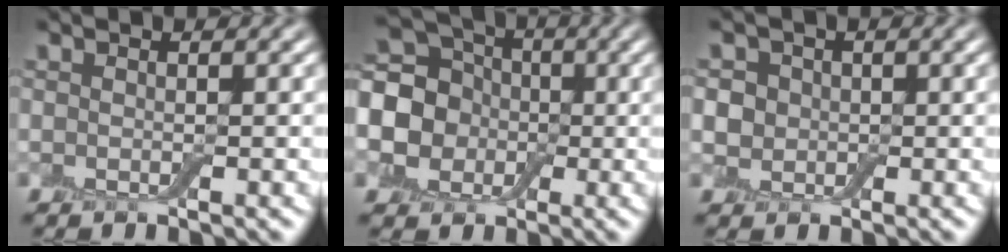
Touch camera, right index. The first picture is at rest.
{"total": 11.4, "force": [-0.4, 10.2, 5.1], "torque": [-0.139, 0.018, -0.040]}
{"total": 3.8, "force": [0.6, 3.4, 1.5], "torque": [-0.014, 0.018, -0.008]}